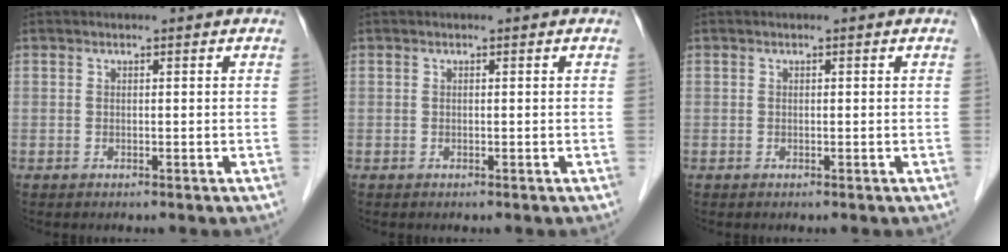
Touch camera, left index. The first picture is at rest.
{"total": 0.0}
{"total": 0.0}